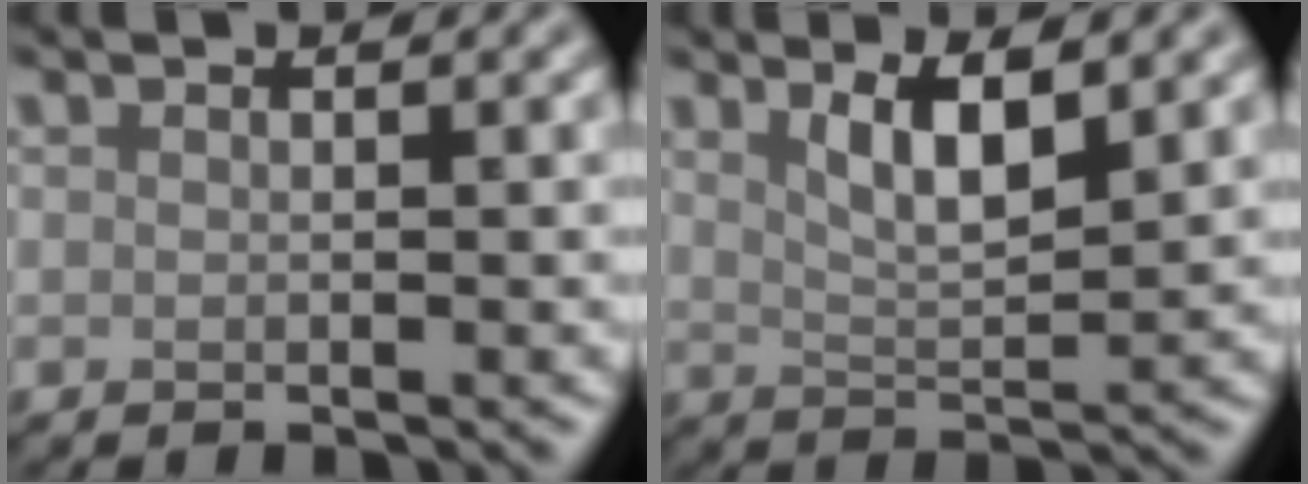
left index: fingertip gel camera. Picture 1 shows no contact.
{"total": 3.6, "force": [1.7, 1.0, 3.0], "torque": [-0.060, -0.006, 0.037]}